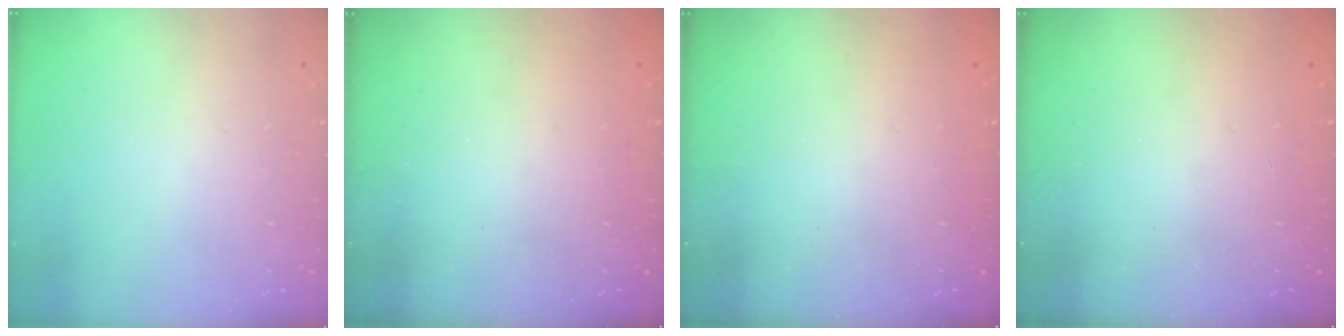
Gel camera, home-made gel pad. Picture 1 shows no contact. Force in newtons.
{"total": 2.4, "press": 2.3, "slide": 0.7}
{"total": 2.5, "press": 2.4, "slide": 0.8}
{"total": 2.3, "press": 2.2, "slide": 0.8}